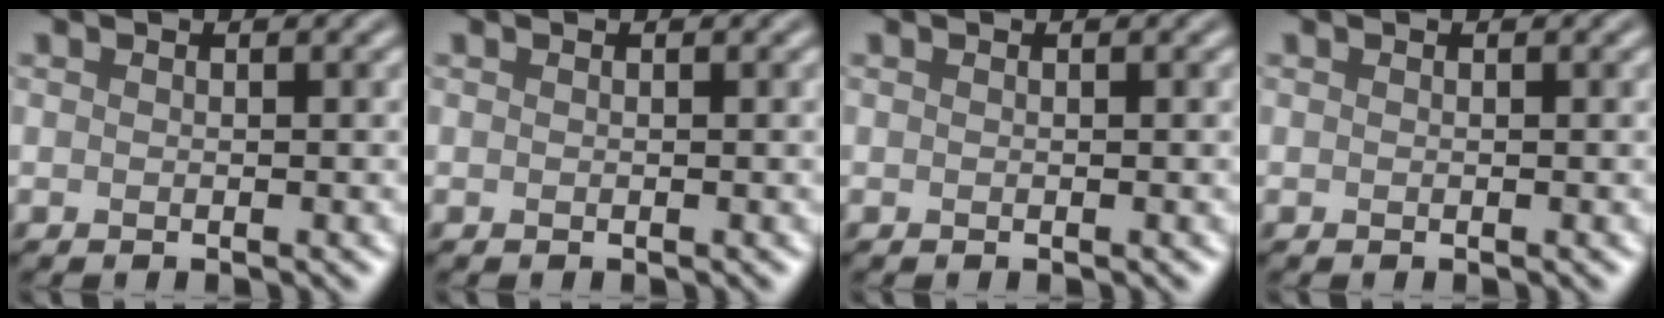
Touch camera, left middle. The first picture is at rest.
{"total": 0.0}
{"total": 0.0}
{"total": 0.0}